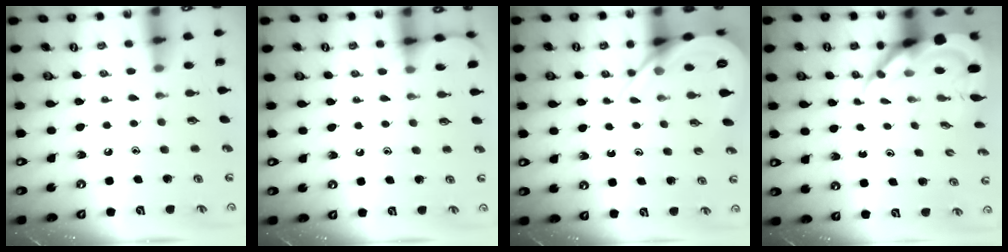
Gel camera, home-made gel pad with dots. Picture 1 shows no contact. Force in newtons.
{"total": 4.6, "press": 4.5, "slide": 0.4}
{"total": 8.1, "press": 8.1, "slide": 0.8}
{"total": 11.1, "press": 11.0, "slide": 1.4}